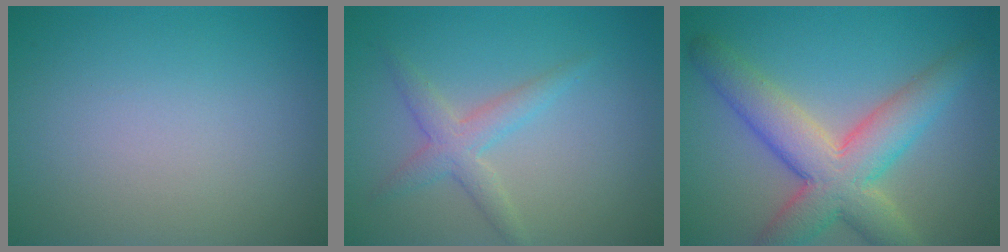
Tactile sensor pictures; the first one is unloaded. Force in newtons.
{"total": 2.7, "press": 2.7, "slide": 0.1}
{"total": 7.8, "press": 7.8, "slide": 0.5}